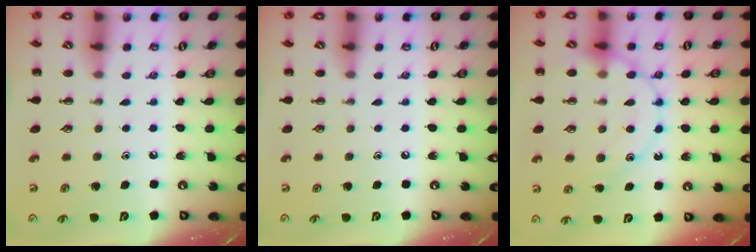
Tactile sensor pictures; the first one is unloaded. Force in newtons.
{"total": 0.0}
{"total": 15.0, "press": 14.9, "slide": 1.3}